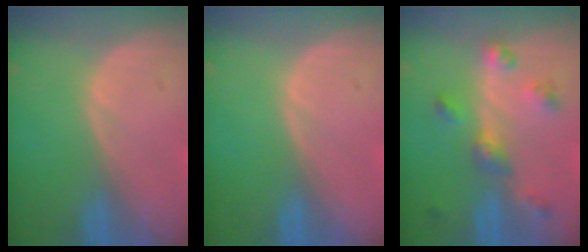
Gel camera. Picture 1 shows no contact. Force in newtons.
{"total": 0.0}
{"total": 5.2, "press": 5.2, "slide": 0.2}